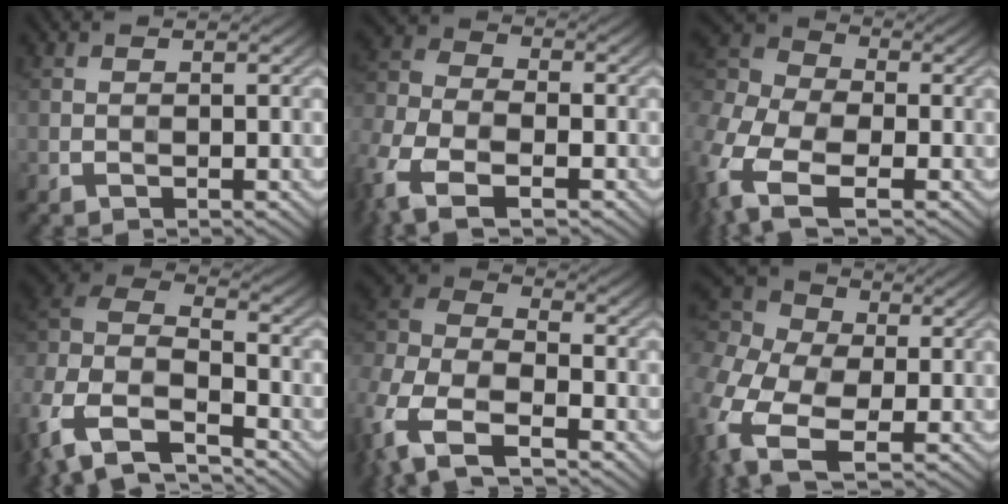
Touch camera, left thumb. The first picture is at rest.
{"total": 10.3, "force": [-5.6, 5.8, 6.4], "torque": [-0.163, -0.020, -0.123]}
{"total": 12.2, "force": [-3.7, 8.0, 8.3], "torque": [-0.232, -0.016, -0.071]}
{"total": 15.1, "force": [-7.9, 8.6, 9.6], "torque": [-0.262, -0.026, -0.116]}
{"total": 12.4, "force": [-6.1, 6.9, 8.4], "torque": [-0.215, -0.010, -0.133]}
{"total": 14.6, "force": [-2.2, 10.4, 10.1], "torque": [-0.274, -0.009, -0.038]}